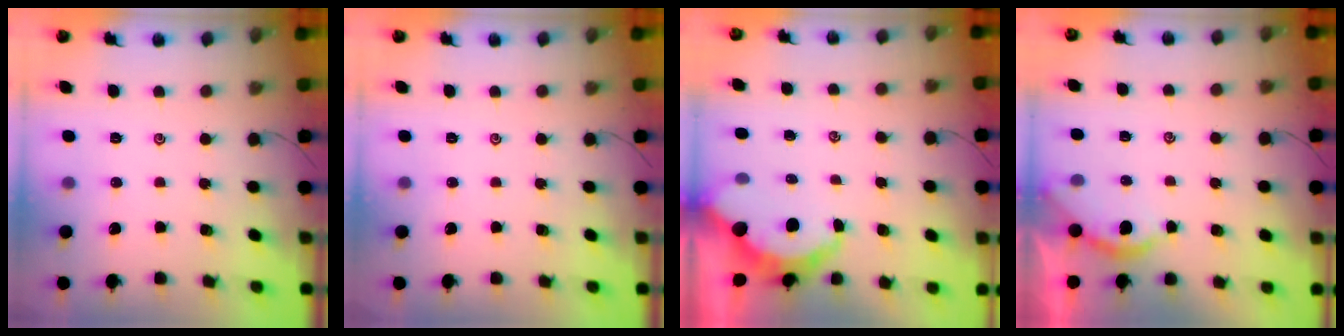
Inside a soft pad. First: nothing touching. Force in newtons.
{"total": 0.0}
{"total": 4.9, "press": 4.8, "slide": 0.5}
{"total": 2.3, "press": 2.2, "slide": 0.3}